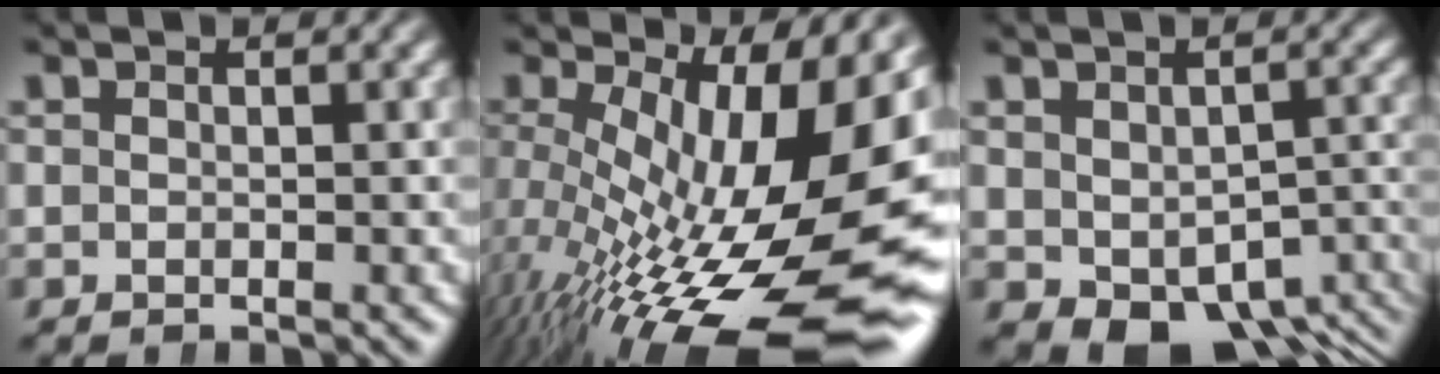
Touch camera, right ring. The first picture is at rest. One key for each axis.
{"total": 15.8, "fx": -2.4, "fy": 6.9, "fz": 14.0, "tx": -0.202, "ty": -0.038, "tz": -0.007}
{"total": 7.2, "fx": -4.8, "fy": 3.9, "fz": 3.7, "tx": -0.052, "ty": -0.043, "tz": -0.052}